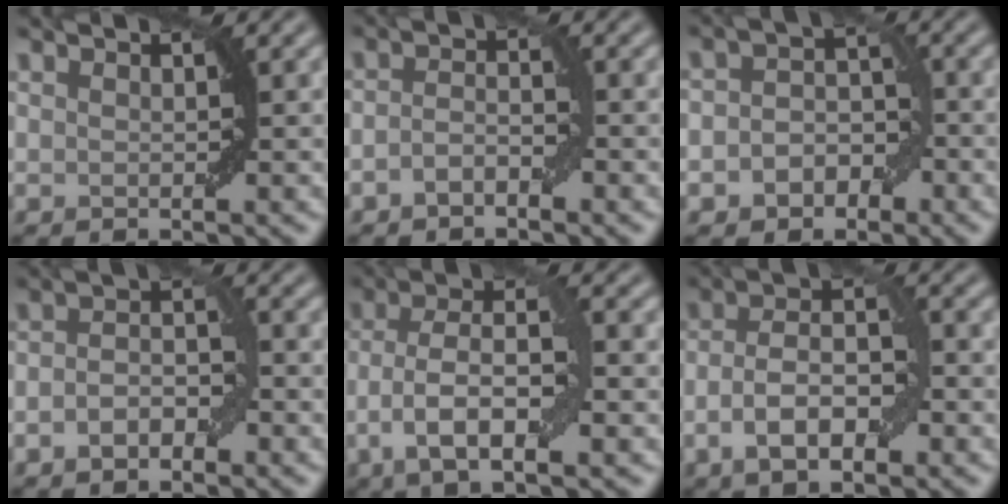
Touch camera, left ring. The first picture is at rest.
{"total": 1.8, "force": [-1.0, 0.7, 1.3], "torque": [-0.027, 0.006, -0.022]}
{"total": 3.6, "force": [-1.5, 2.8, 1.8], "torque": [-0.012, 0.003, -0.033]}
{"total": 3.3, "force": [-1.1, 1.8, 2.6], "torque": [-0.047, 0.005, -0.022]}
{"total": 7.4, "force": [-1.8, 2.8, 6.6], "torque": [-0.125, 0.007, -0.036]}
{"total": 6.2, "force": [-1.9, 2.6, 5.3], "torque": [-0.093, 0.010, -0.039]}